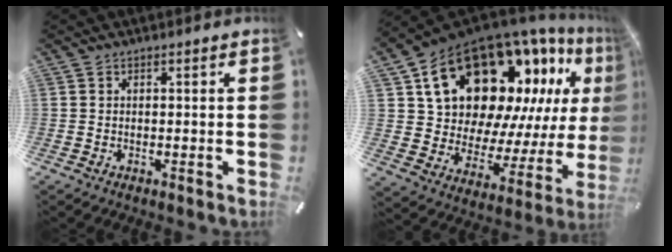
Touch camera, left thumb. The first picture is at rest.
{"total": 23.1, "force": [13.6, 13.8, 12.6], "torque": [-0.177, -0.102, 0.255]}